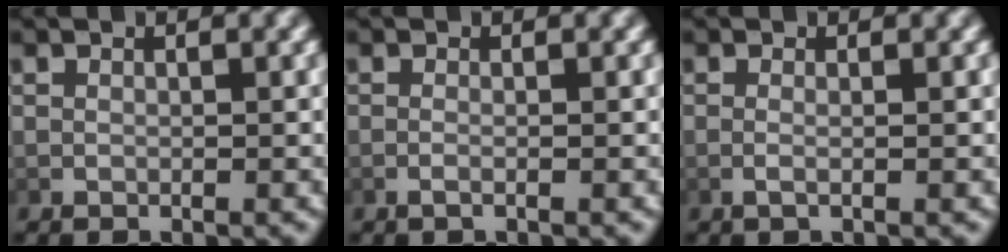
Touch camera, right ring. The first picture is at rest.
{"total": 1.0, "force": [-0.7, 0.0, 0.7], "torque": [-0.022, -0.007, -0.011]}
{"total": 1.0, "force": [-0.4, -0.1, 1.0], "torque": [-0.029, -0.010, -0.005]}